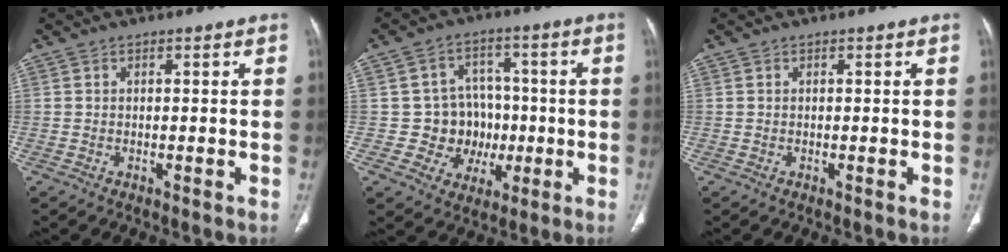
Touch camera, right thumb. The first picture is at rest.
{"total": 9.5, "force": [-1.0, 9.0, 2.8], "torque": [0.023, 0.025, -0.010]}
{"total": 0.0}